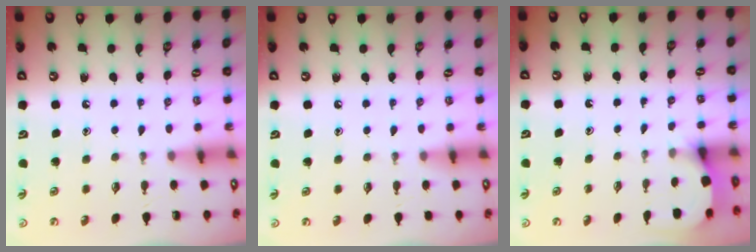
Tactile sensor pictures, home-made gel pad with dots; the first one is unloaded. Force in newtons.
{"total": 2.3, "press": 2.3, "slide": 0.4}
{"total": 3.0, "press": 3.0, "slide": 0.4}